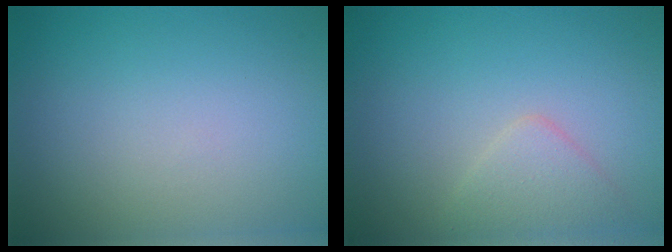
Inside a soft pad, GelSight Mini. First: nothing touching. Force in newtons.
{"total": 2.1, "press": 2.1, "slide": 0.2}